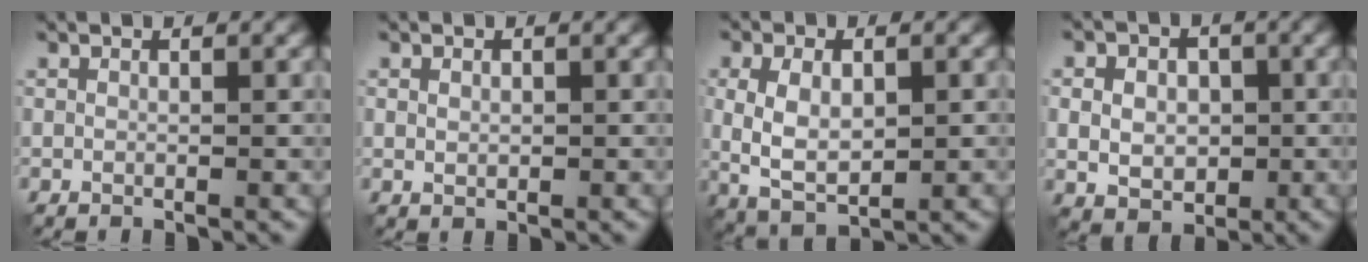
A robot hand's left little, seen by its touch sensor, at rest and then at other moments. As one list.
[{"total": 1.0, "force": [0.1, 0.7, 0.6], "torque": [-0.011, -0.001, 0.004]}, {"total": 5.7, "force": [-0.2, 3.2, 4.7], "torque": [-0.101, -0.003, 0.002]}, {"total": 5.1, "force": [0.1, 4.0, 3.1], "torque": [-0.045, 0.002, -0.005]}]